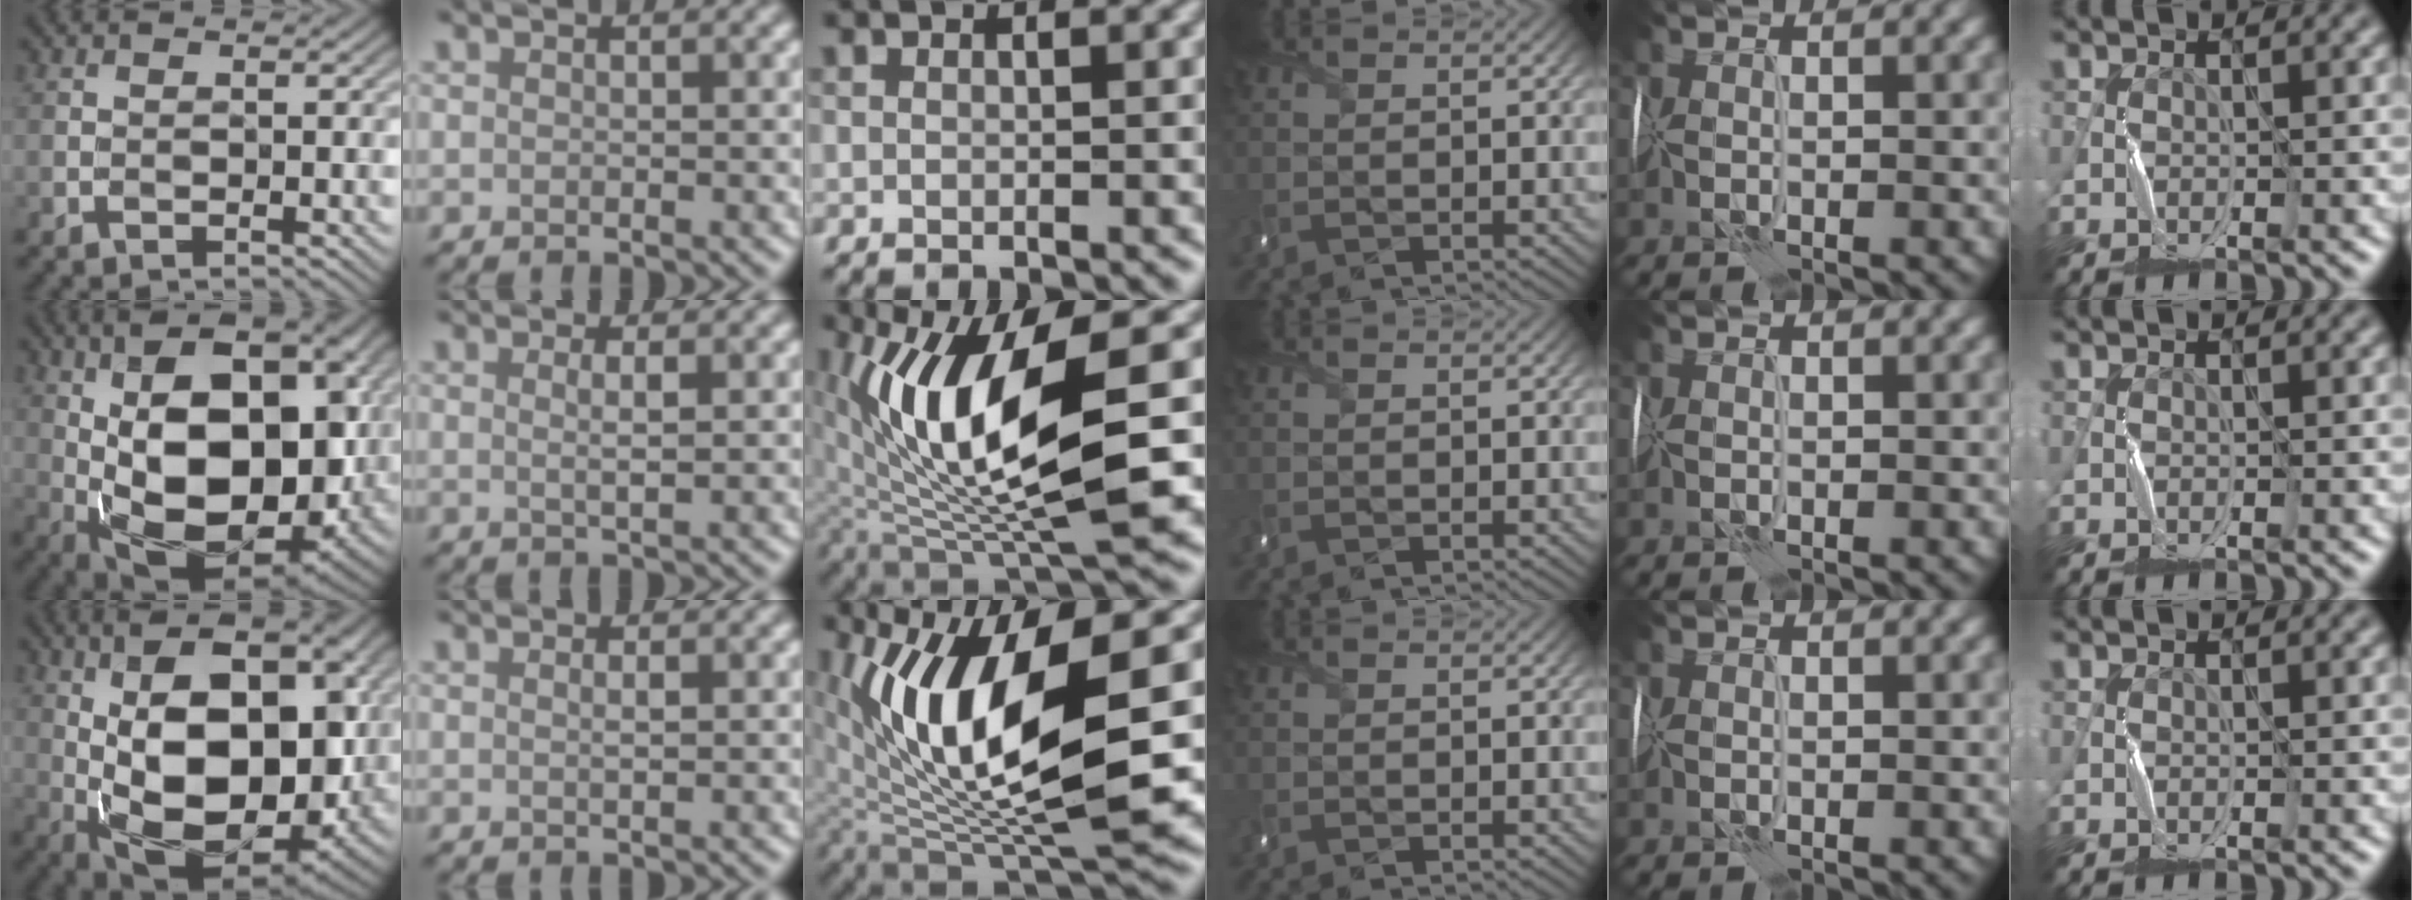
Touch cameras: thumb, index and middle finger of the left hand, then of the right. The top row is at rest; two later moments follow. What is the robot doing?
{"motion": "wrap", "object": "sponge"}